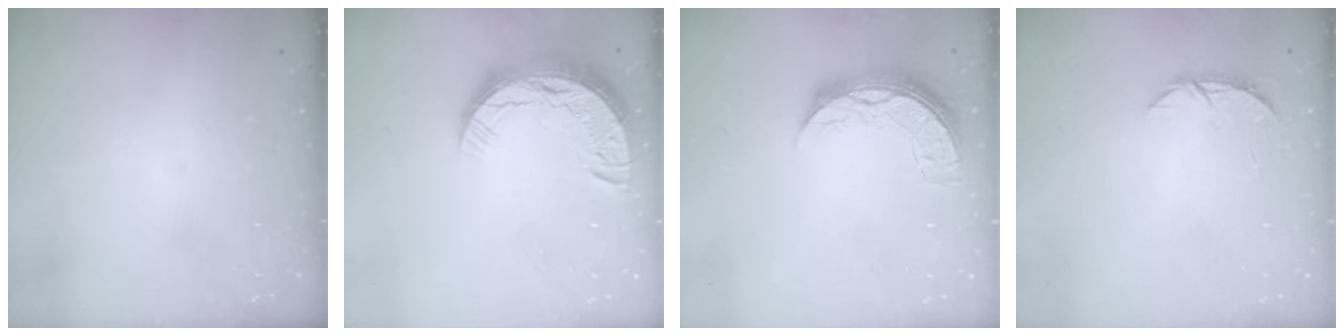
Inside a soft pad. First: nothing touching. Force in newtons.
{"total": 13.5, "press": 13.4, "slide": 1.2}
{"total": 9.2, "press": 9.2, "slide": 0.7}
{"total": 5.7, "press": 5.6, "slide": 0.4}